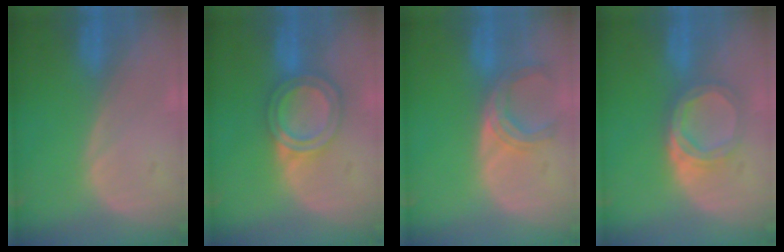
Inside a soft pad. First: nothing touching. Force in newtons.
{"total": 6.2, "press": 5.4, "slide": 3.0}
{"total": 4.9, "press": 4.8, "slide": 1.1}
{"total": 5.6, "press": 5.0, "slide": 2.6}